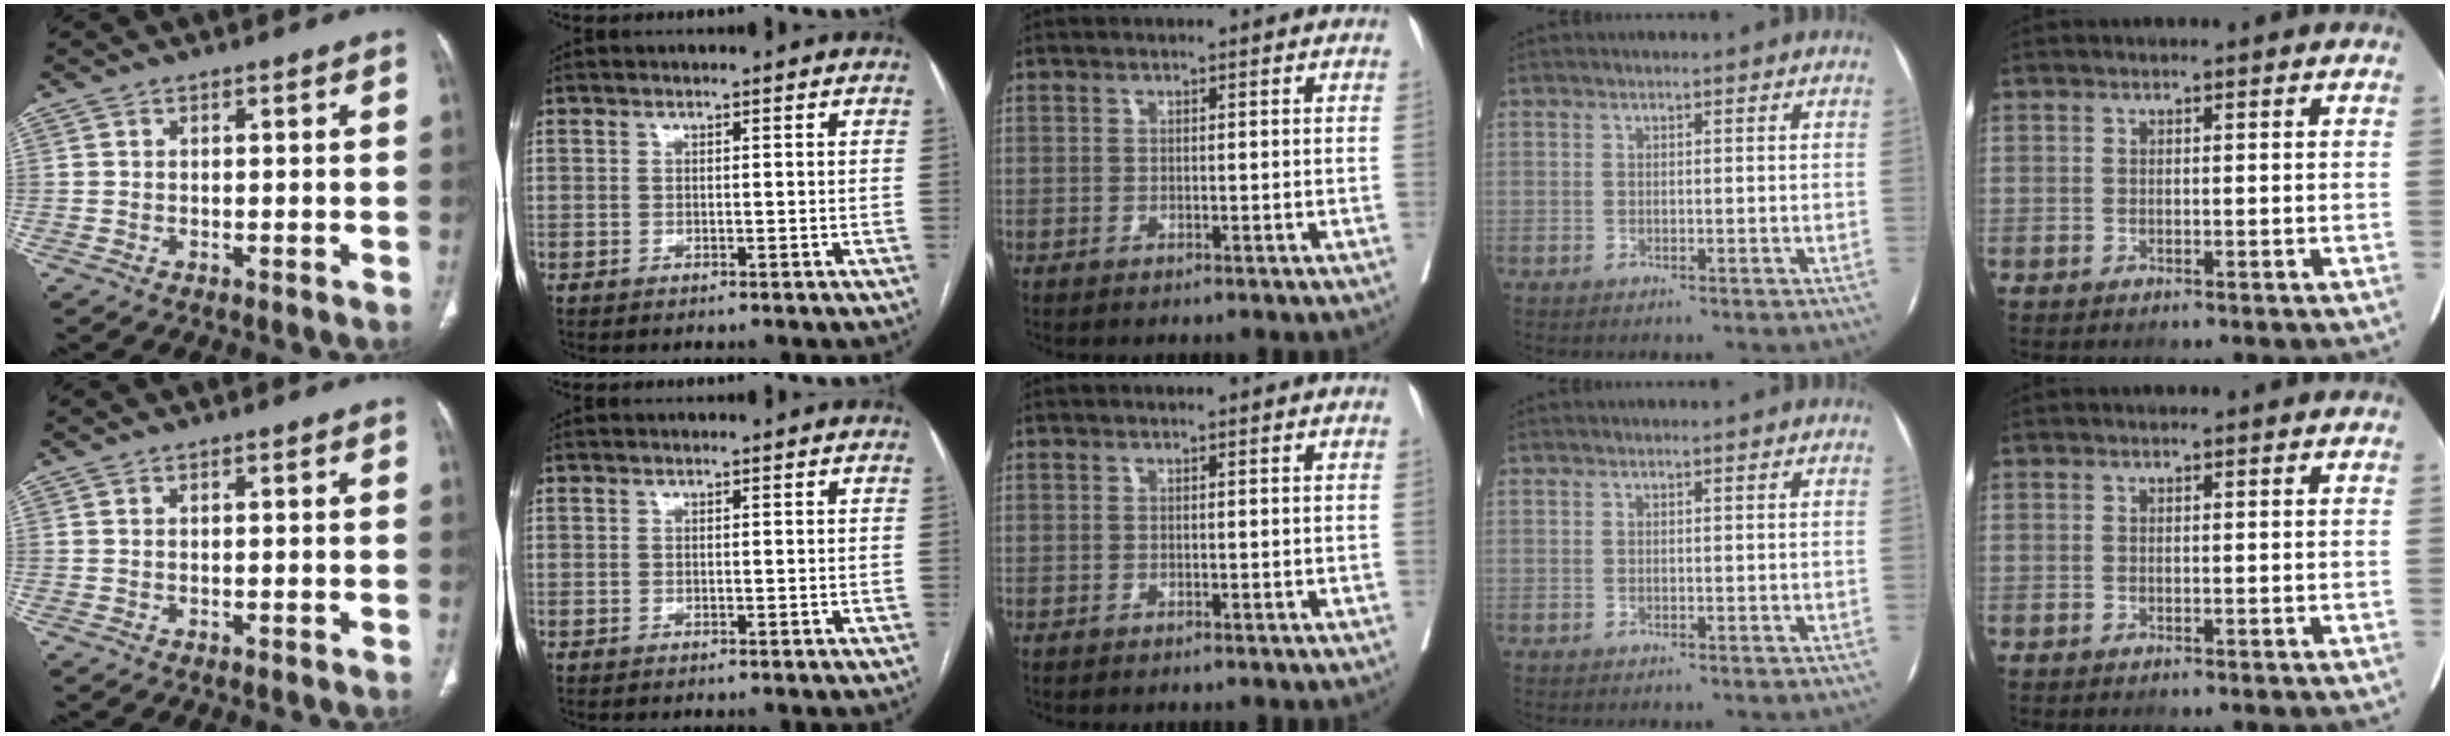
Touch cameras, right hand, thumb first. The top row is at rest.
{}